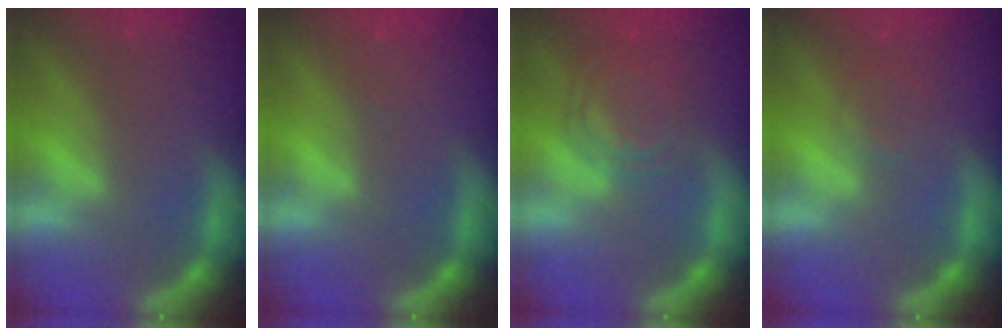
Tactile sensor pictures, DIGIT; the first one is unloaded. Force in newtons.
{"total": 1.0}
{"total": 6.0}
{"total": 2.0}